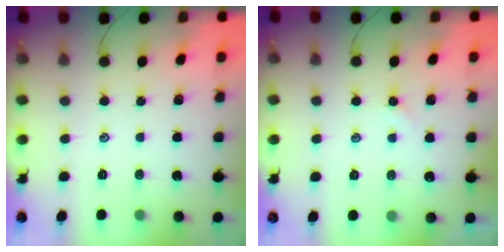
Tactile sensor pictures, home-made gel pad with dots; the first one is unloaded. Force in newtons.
{"total": 1.7, "press": 1.6, "slide": 0.4}